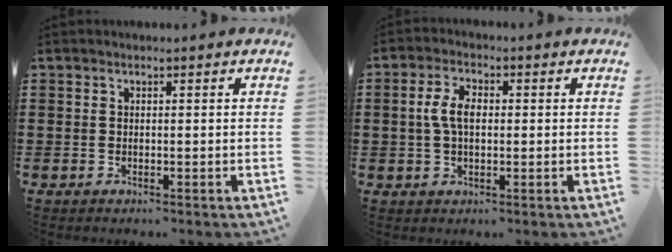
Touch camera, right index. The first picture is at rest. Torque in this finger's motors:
{"motor_torque": [0.63, -0.25, 0.43, 0.14]}